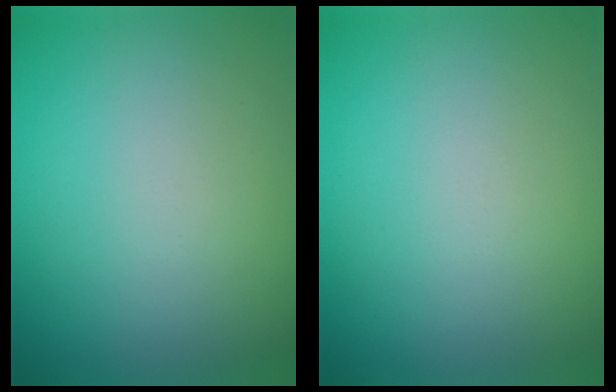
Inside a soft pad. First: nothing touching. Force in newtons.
{"total": 0.0}